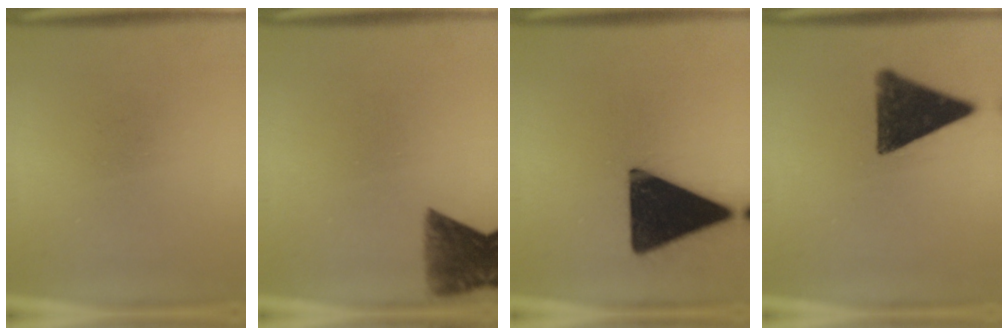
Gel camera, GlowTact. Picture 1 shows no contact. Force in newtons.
{"total": 8.4}
{"total": 20.0}
{"total": 12.8}